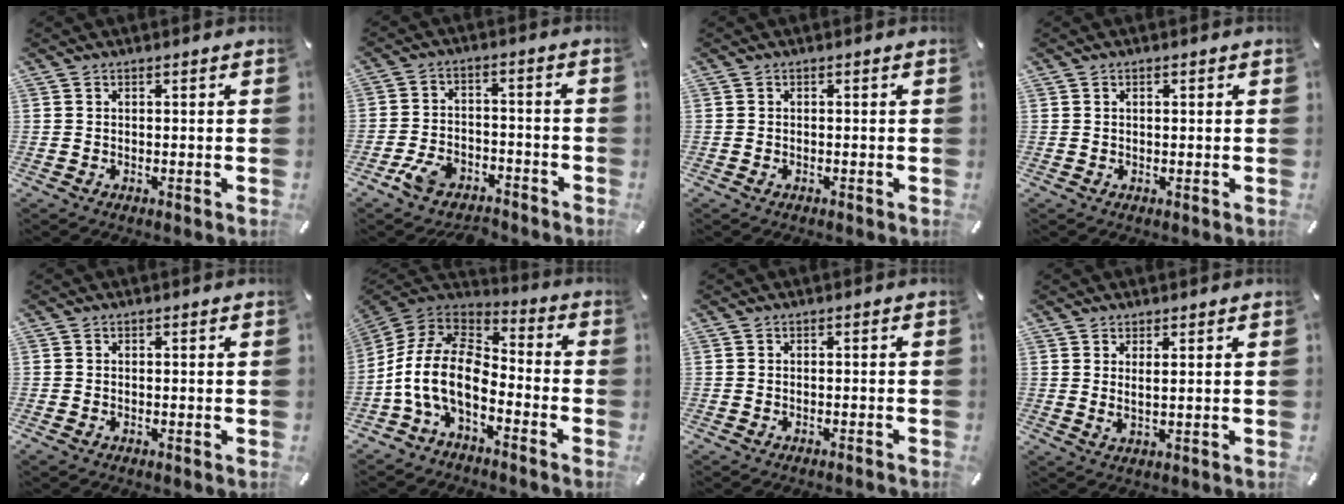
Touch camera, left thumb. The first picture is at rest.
{"total": 7.4, "force": [-5.5, 3.8, 3.0], "torque": [-0.063, 0.031, -0.105]}
{"total": 0.6, "force": [-0.4, 0.3, 0.3], "torque": [-0.006, -0.001, -0.007]}
{"total": 0.8, "force": [0.3, 0.4, 0.7], "torque": [-0.013, 0.004, 0.003]}
{"total": 0.5, "force": [-0.4, 0.3, 0.1], "torque": [-0.002, 0.001, -0.009]}
{"total": 15.0, "force": [-6.5, 8.5, 10.5], "torque": [-0.223, 0.018, -0.117]}
{"total": 1.0, "force": [-0.9, 0.0, 0.3], "torque": [-0.008, -0.002, -0.017]}
{"total": 2.3, "force": [1.5, -0.1, 1.7], "torque": [-0.029, -0.007, 0.024]}